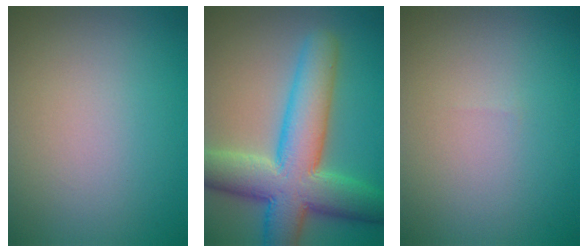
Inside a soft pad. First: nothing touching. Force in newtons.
{"total": 10.5, "press": 10.5, "slide": 0.5}
{"total": 0.0}